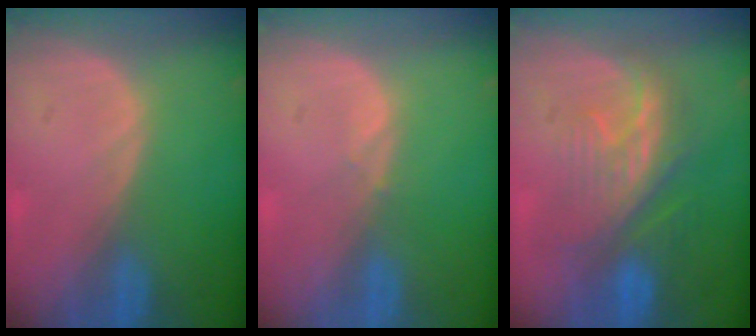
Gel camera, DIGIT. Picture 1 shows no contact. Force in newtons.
{"total": 0.5, "press": 0.5, "slide": 0.2}
{"total": 8.4, "press": 8.1, "slide": 1.9}